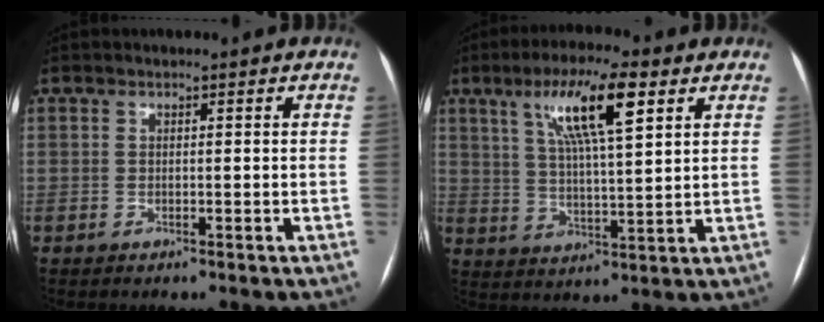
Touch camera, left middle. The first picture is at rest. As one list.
[{"total": 11.3, "force": [5.4, 1.5, 9.8], "torque": [-0.178, 0.012, 0.095]}]